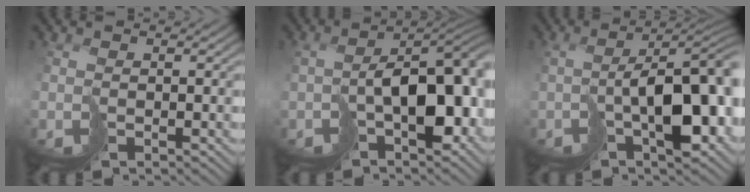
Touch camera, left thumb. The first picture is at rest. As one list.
[{"total": 12.5, "force": [-2.8, 6.6, 10.2], "torque": [-0.145, -0.020, -0.025]}, {"total": 10.4, "force": [-2.1, 4.7, 9.1], "torque": [-0.135, -0.007, -0.027]}]